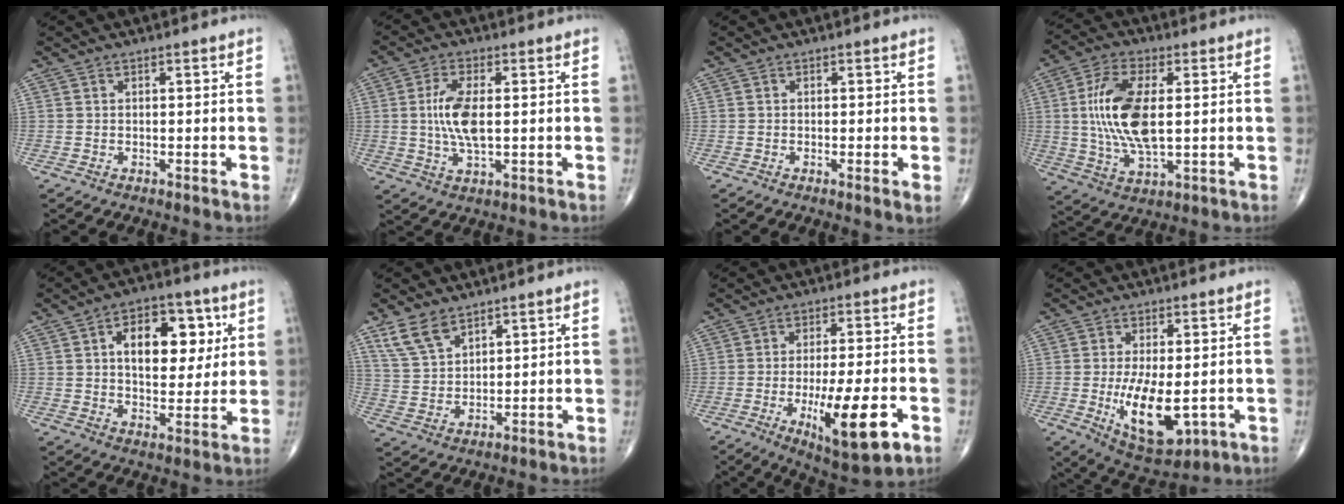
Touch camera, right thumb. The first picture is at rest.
{"total": 8.3, "force": [0.4, 3.4, 7.5], "torque": [-0.161, -0.005, 0.009]}
{"total": 1.9, "force": [-0.4, 0.2, 1.9], "torque": [-0.033, -0.007, -0.007]}
{"total": 14.5, "force": [1.3, 6.5, 12.9], "torque": [-0.262, -0.007, 0.027]}
{"total": 14.6, "force": [4.0, 8.6, 11.2], "torque": [-0.122, -0.002, 0.061]}
{"total": 7.0, "force": [4.9, 3.6, 3.5], "torque": [-0.059, -0.020, 0.105]}
{"total": 14.8, "force": [-5.1, 3.7, 13.5], "torque": [-0.215, 0.000, -0.069]}
{"total": 12.5, "force": [-2.2, 5.6, 11.0], "torque": [-0.174, -0.020, -0.020]}